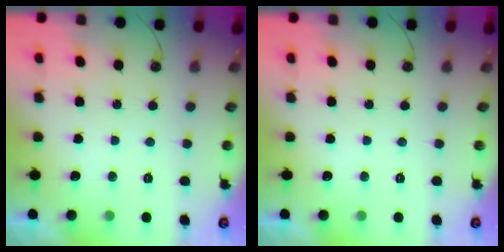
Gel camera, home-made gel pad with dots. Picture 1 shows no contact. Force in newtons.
{"total": 0.0}